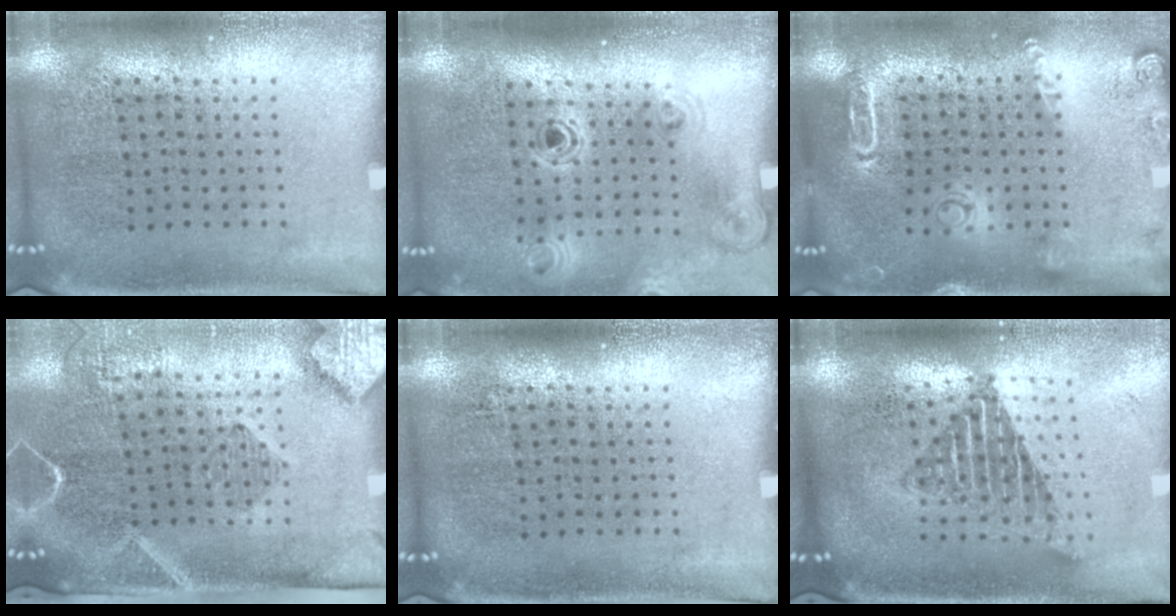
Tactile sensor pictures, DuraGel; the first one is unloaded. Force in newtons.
{"total": 1.1, "press": 1.1, "slide": 0.2}
{"total": 1.8, "press": 1.8, "slide": 0.4}
{"total": 2.9, "press": 2.1, "slide": 2.0}
{"total": 0.0}
{"total": 1.7, "press": 1.4, "slide": 1.0}